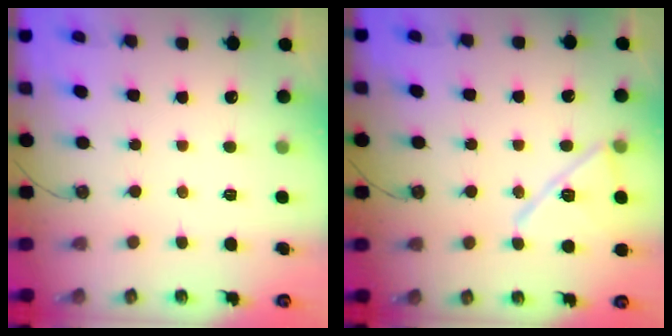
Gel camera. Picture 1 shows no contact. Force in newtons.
{"total": 13.9, "press": 13.9, "slide": 0.2}